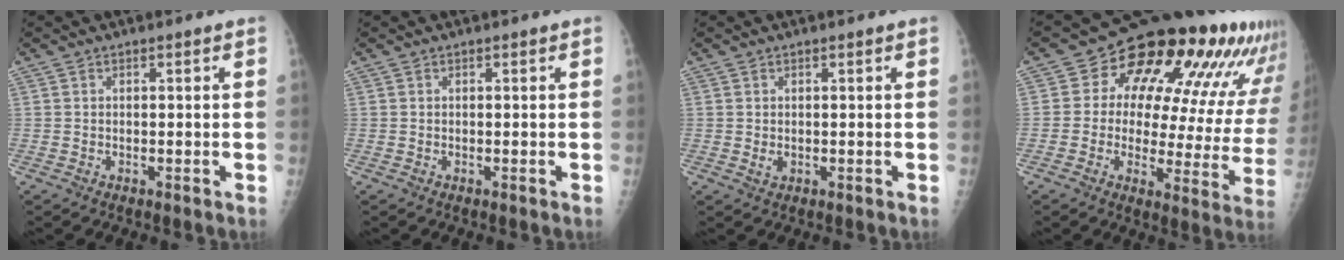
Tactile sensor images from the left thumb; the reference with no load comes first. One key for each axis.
{"total": 0.0}
{"total": 1.6, "fx": 0.7, "fy": 0.8, "fz": 1.2, "tx": -0.021, "ty": -0.004, "tz": 0.015}
{"total": 21.9, "fx": 11.2, "fy": 10.8, "fz": 15.4, "tx": -0.166, "ty": -0.022, "tz": 0.132}